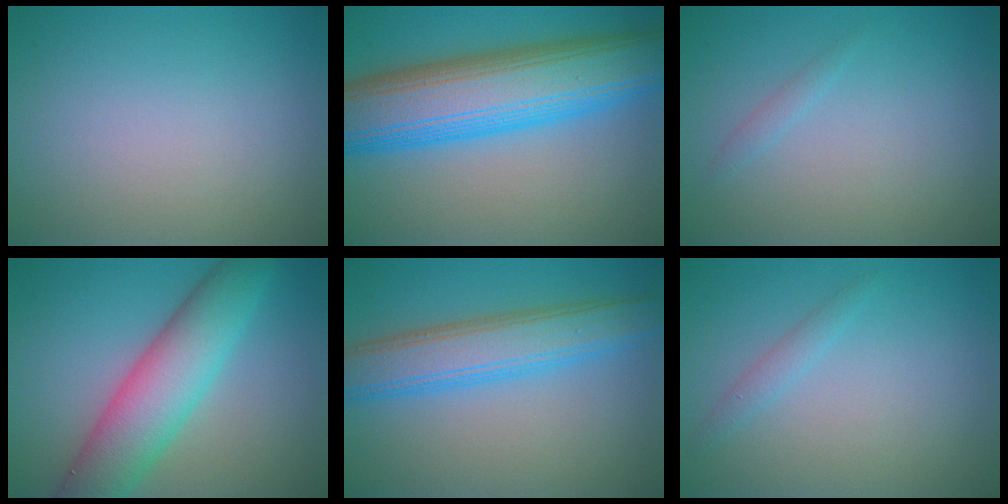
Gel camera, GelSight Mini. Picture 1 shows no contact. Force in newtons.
{"total": 12.5, "press": 12.5, "slide": 0.0}
{"total": 0.7, "press": 0.7, "slide": 0.0}
{"total": 7.9, "press": 7.9, "slide": 0.3}
{"total": 6.1, "press": 6.1, "slide": 0.0}
{"total": 1.1, "press": 1.1, "slide": 0.0}